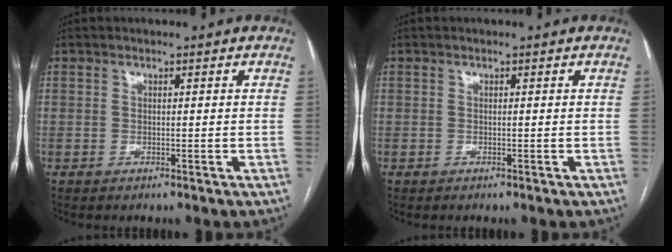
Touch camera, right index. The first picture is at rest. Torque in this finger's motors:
{"motor_torque": [-0.07, 0.02, 0.03, 0.01]}